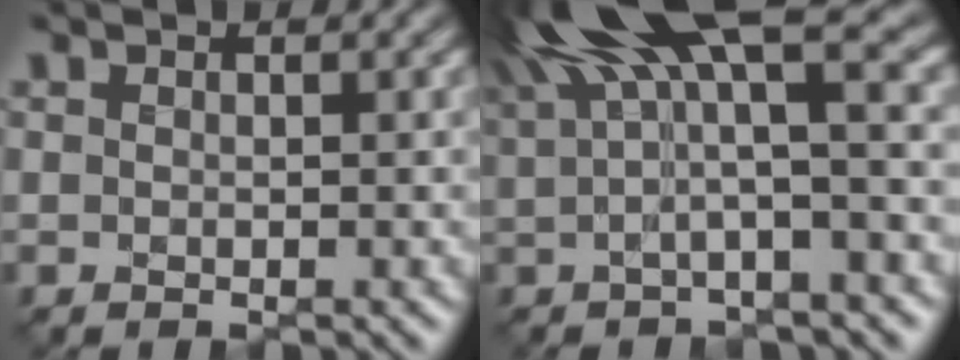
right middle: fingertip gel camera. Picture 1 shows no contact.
{"total": 11.4, "force": [4.9, 2.9, 9.9], "torque": [-0.170, 0.027, 0.082]}